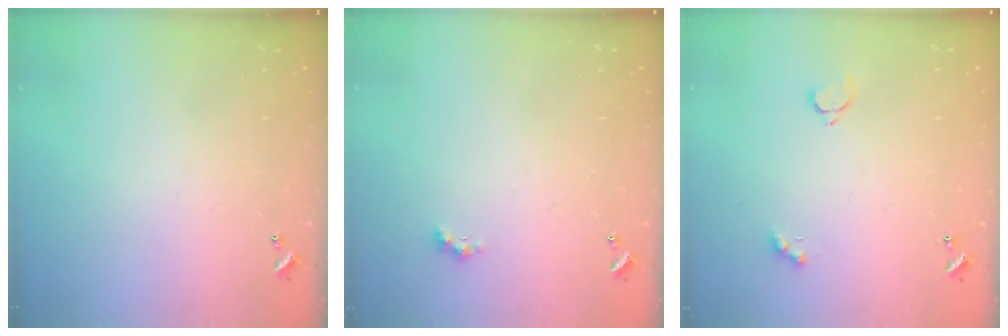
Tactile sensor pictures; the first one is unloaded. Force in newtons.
{"total": 1.1, "press": 1.1, "slide": 0.4}
{"total": 2.1, "press": 2.1, "slide": 0.5}